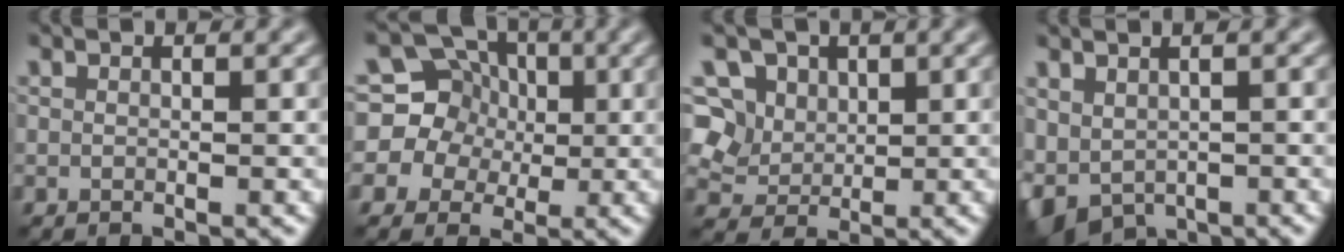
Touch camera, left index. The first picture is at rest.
{"total": 10.0, "force": [2.0, 9.3, 2.9], "torque": [-0.085, 0.047, 0.020]}
{"total": 7.5, "force": [2.6, 6.2, 3.2], "torque": [-0.063, 0.016, 0.030]}
{"total": 4.0, "force": [-1.1, 2.7, 2.7], "torque": [-0.052, -0.015, -0.011]}